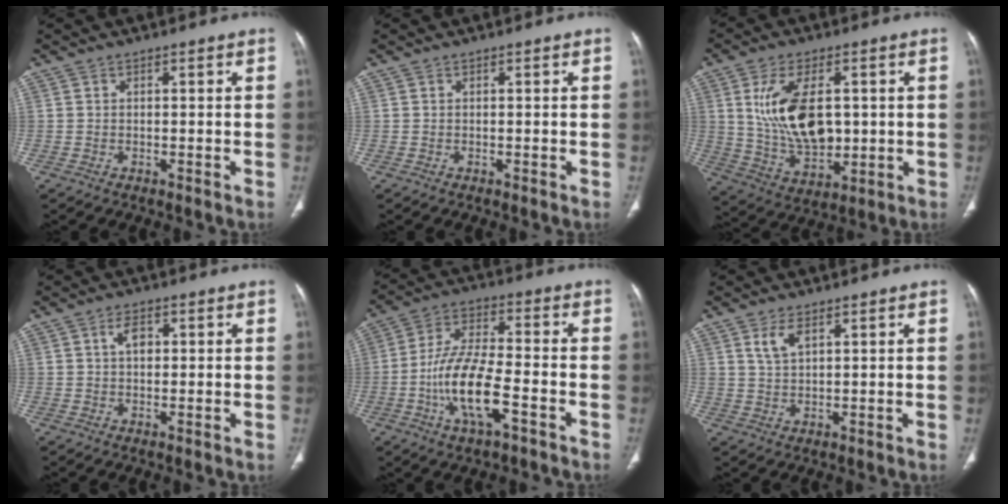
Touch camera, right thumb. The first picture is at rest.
{"total": 0.0}
{"total": 14.7, "force": [2.2, 8.5, 11.7], "torque": [-0.192, -0.013, 0.053]}
{"total": 3.3, "force": [0.9, 1.9, 2.5], "torque": [-0.039, 0.002, 0.013]}
{"total": 13.2, "force": [-4.7, 4.8, 11.3], "torque": [-0.222, 0.029, -0.088]}
{"total": 3.8, "force": [2.0, 1.8, 2.7], "torque": [-0.052, -0.007, 0.044]}